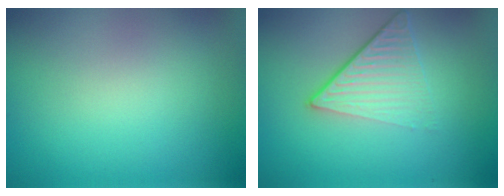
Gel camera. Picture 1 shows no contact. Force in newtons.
{"total": 4.7, "press": 3.0, "slide": 3.6}